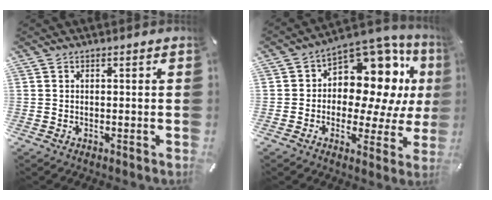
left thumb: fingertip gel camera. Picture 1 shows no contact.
{"total": 14.7, "force": [5.0, 9.4, 10.1], "torque": [-0.142, -0.056, 0.086]}